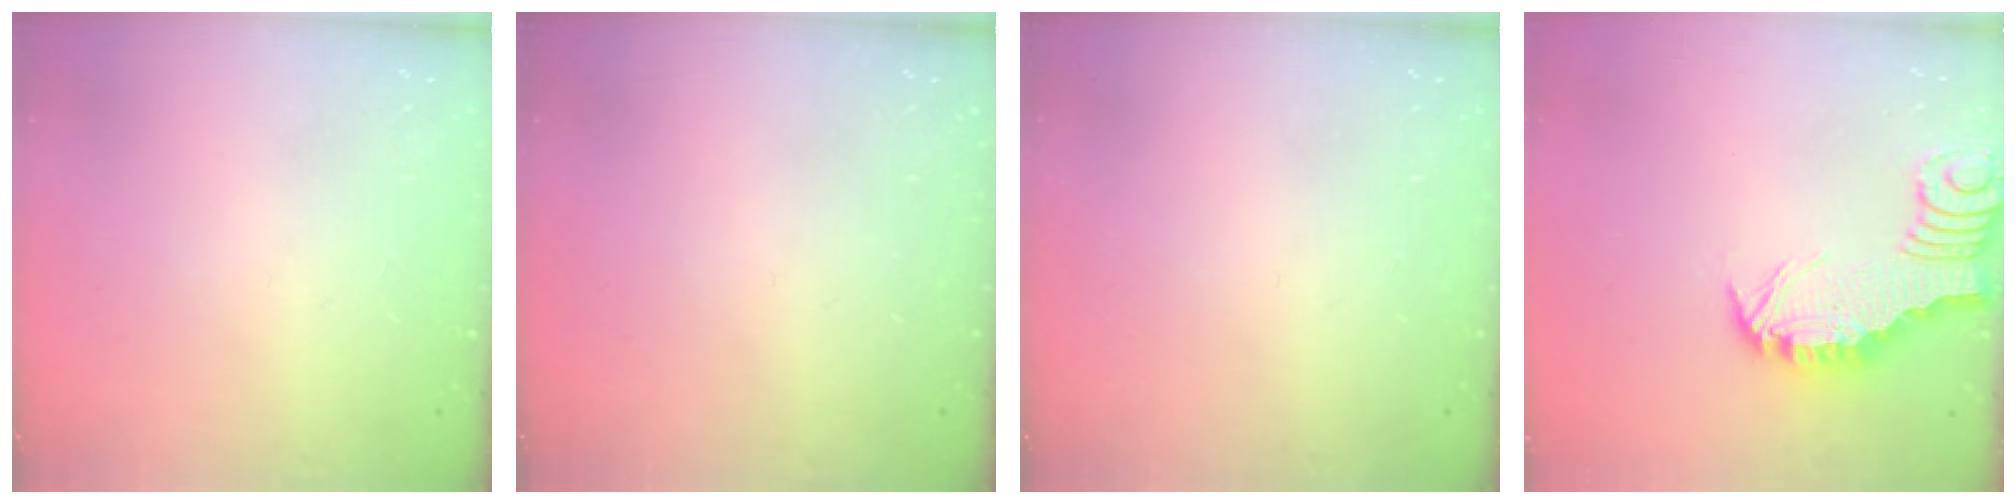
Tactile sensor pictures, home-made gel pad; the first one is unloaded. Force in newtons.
{"total": 0.0}
{"total": 1.5, "press": 1.5, "slide": 0.1}
{"total": 2.6, "press": 2.6, "slide": 0.2}